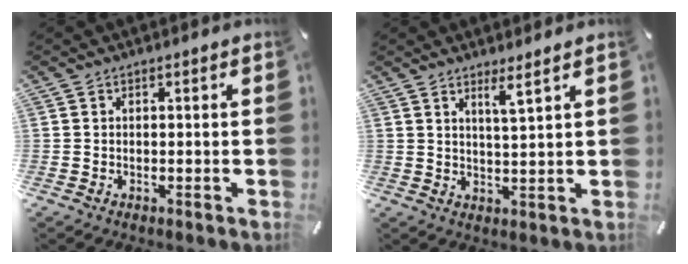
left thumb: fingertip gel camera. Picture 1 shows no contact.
{"total": 4.1, "force": [3.0, -0.5, 2.8], "torque": [-0.061, -0.011, 0.051]}